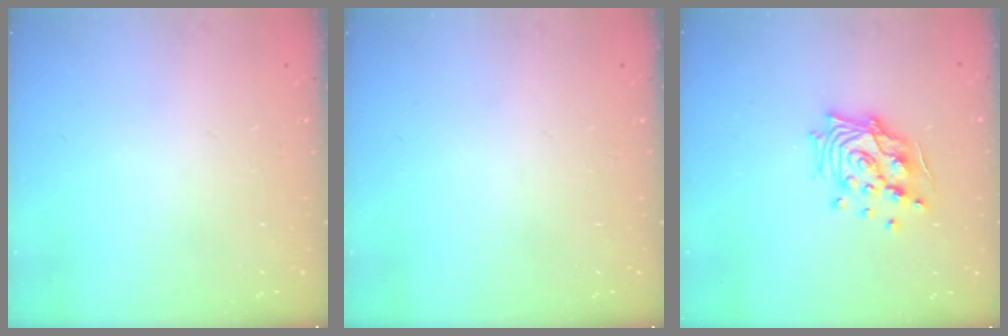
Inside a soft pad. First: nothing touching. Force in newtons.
{"total": 0.0}
{"total": 13.8, "press": 13.6, "slide": 2.0}